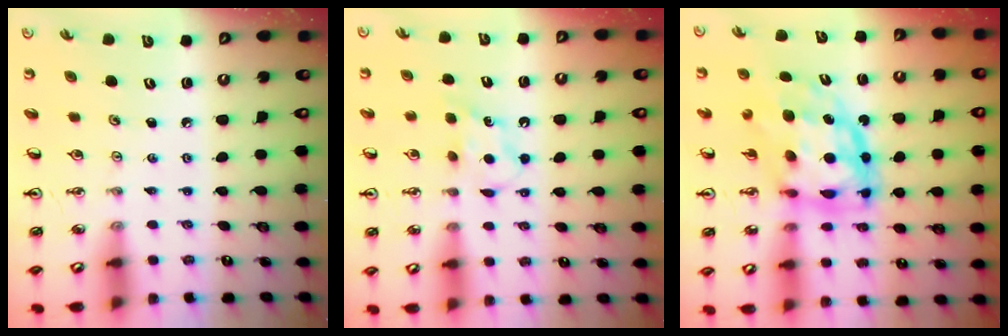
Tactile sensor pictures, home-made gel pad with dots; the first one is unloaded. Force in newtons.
{"total": 5.8, "press": 5.8, "slide": 0.6}
{"total": 12.5, "press": 12.4, "slide": 1.5}